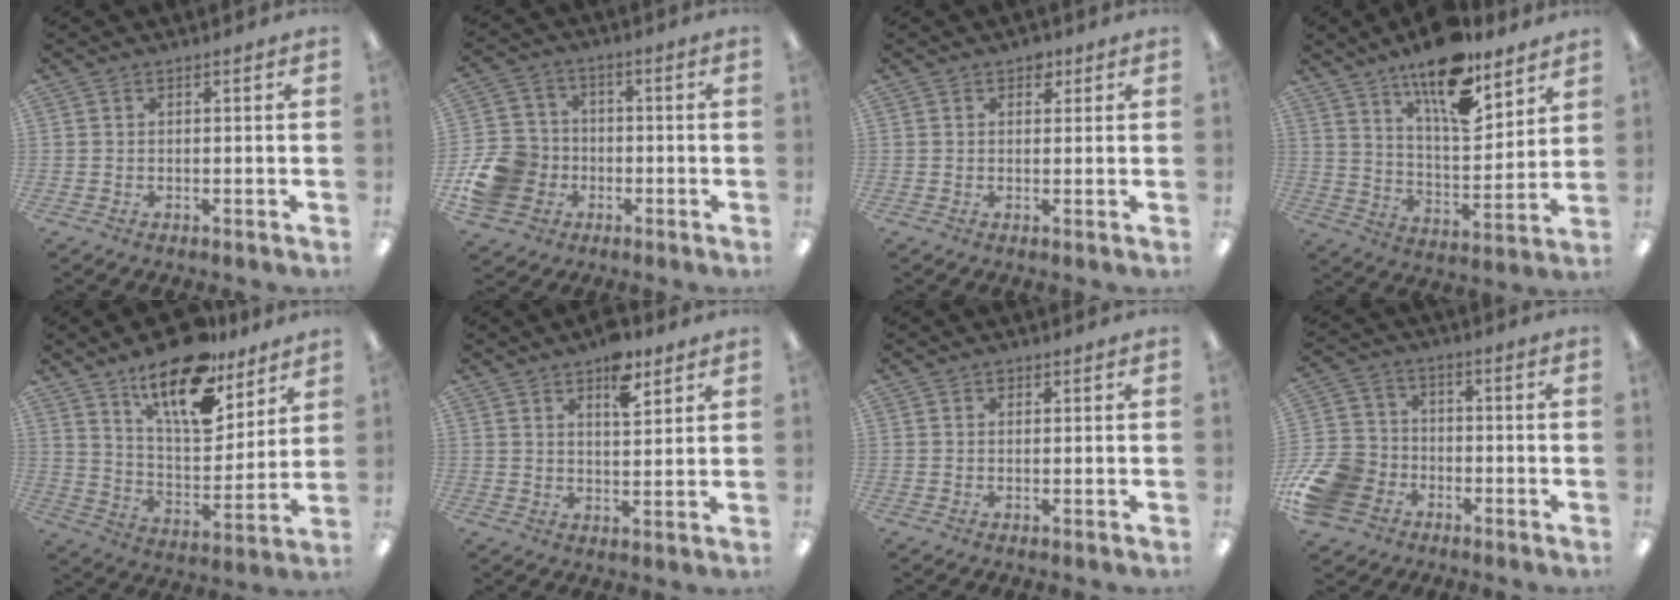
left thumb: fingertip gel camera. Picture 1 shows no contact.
{"total": 12.7, "force": [-3.9, 11.1, 4.6], "torque": [-0.099, 0.038, -0.063]}
{"total": 2.4, "force": [1.3, 1.7, 1.0], "torque": [-0.005, -0.002, 0.020]}
{"total": 16.6, "force": [11.8, 6.0, 10.0], "torque": [-0.158, -0.071, 0.199]}
{"total": 18.6, "force": [13.2, 7.7, 10.7], "torque": [-0.178, -0.078, 0.226]}
{"total": 6.8, "force": [4.3, 3.5, 3.9], "torque": [-0.031, -0.021, 0.068]}
{"total": 0.8, "force": [0.6, 0.5, 0.2], "torque": [0.003, -0.002, 0.009]}
{"total": 13.3, "force": [-5.7, 10.3, 6.2], "torque": [-0.136, 0.044, -0.102]}